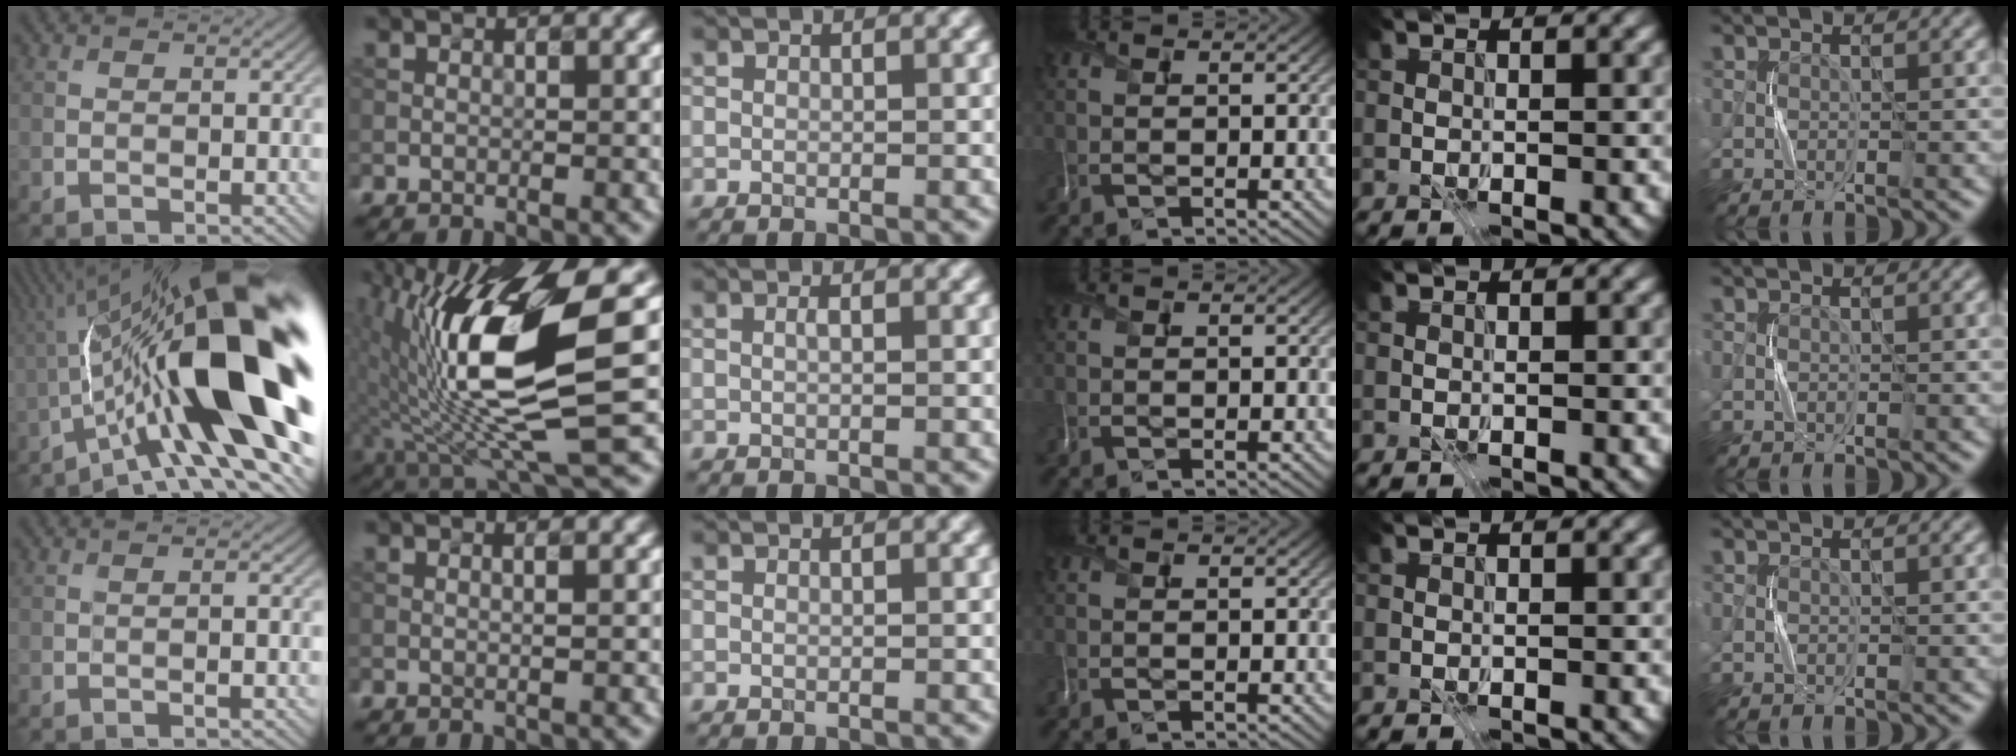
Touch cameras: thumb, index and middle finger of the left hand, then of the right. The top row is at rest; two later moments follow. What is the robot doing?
{"motion": "press", "object": "grip strengthener"}